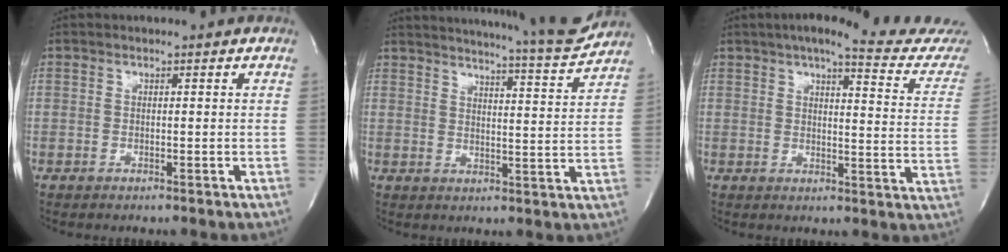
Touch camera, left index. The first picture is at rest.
{"total": 15.6, "force": [14.8, -0.7, 5.0], "torque": [-0.082, -0.055, 0.188]}
{"total": 19.5, "force": [17.6, 1.2, 8.3], "torque": [-0.103, -0.054, 0.201]}